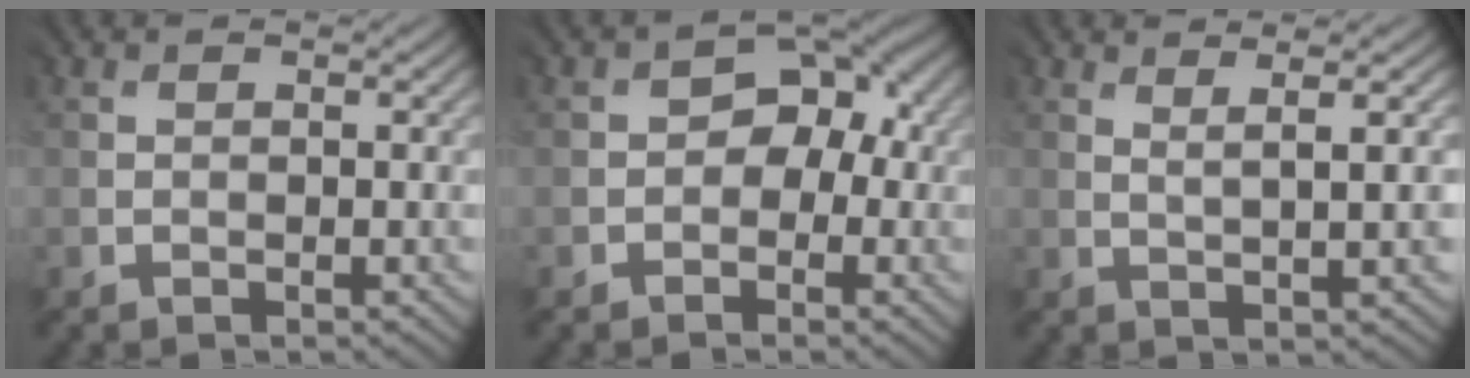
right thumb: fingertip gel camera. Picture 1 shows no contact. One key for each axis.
{"total": 5.0, "fx": -0.5, "fy": 4.0, "fz": 3.0, "tx": -0.017, "ty": 0.004, "tz": -0.013}
{"total": 2.2, "fx": 1.7, "fy": -0.2, "fz": 1.5, "tx": -0.019, "ty": 0.009, "tz": 0.032}